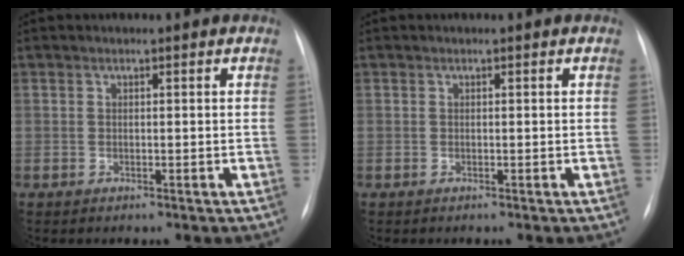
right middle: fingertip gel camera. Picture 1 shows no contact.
{"total": 0.0}